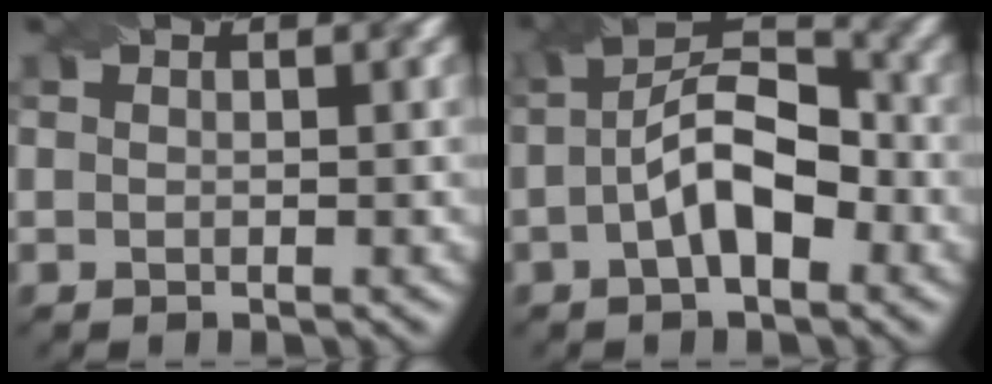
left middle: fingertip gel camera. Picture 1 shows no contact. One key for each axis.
{"total": 6.9, "fx": -1.4, "fy": 3.2, "fz": 5.9, "tx": -0.103, "ty": 0.014, "tz": -0.029}